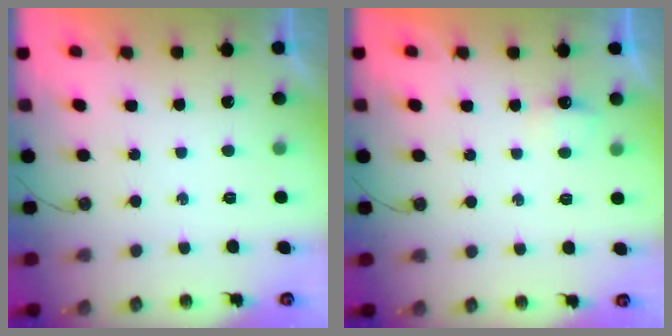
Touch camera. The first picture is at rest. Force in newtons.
{"total": 3.3, "press": 3.2, "slide": 0.6}